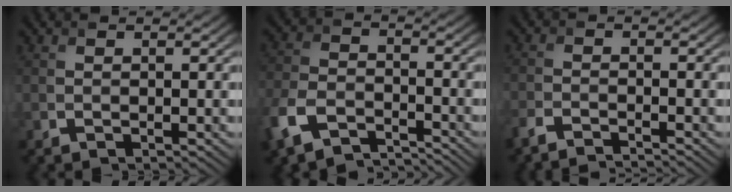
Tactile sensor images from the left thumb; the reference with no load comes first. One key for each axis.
{"total": 8.6, "fx": -6.0, "fy": 4.1, "fz": 4.7, "tx": -0.112, "ty": -0.014, "tz": -0.128}
{"total": 2.9, "fx": -2.8, "fy": -0.1, "fz": 0.8, "tx": -0.017, "ty": -0.005, "tz": -0.061}